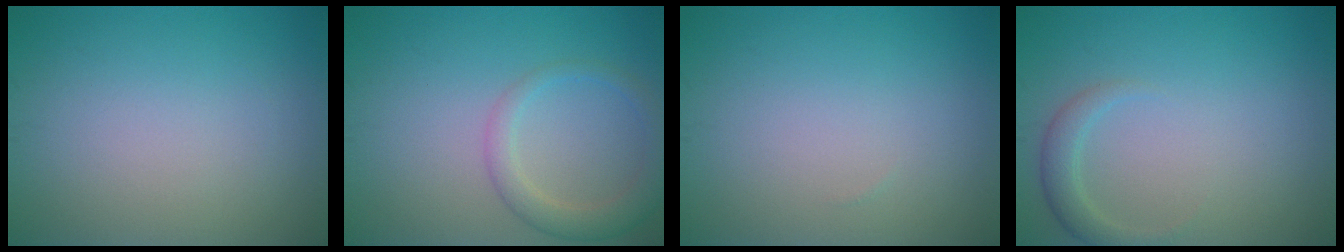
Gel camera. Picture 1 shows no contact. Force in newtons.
{"total": 2.9, "press": 2.9, "slide": 0.2}
{"total": 0.0}
{"total": 1.9, "press": 1.9, "slide": 0.1}